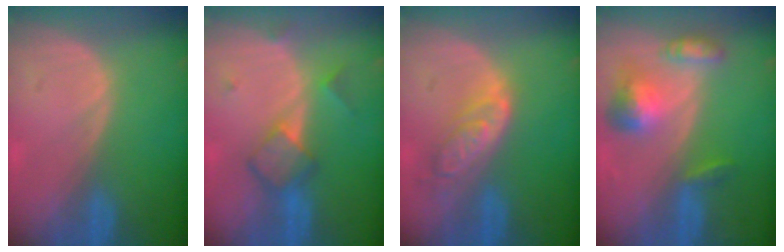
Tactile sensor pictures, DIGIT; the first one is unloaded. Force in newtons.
{"total": 5.1, "press": 5.1, "slide": 0.6}
{"total": 6.2, "press": 5.6, "slide": 2.8}
{"total": 6.7, "press": 6.3, "slide": 2.5}